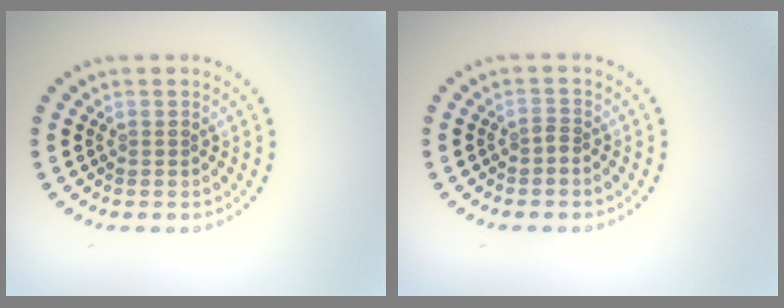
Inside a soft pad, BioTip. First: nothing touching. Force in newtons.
{"total": 0.7, "press": 0.4, "slide": 0.5}